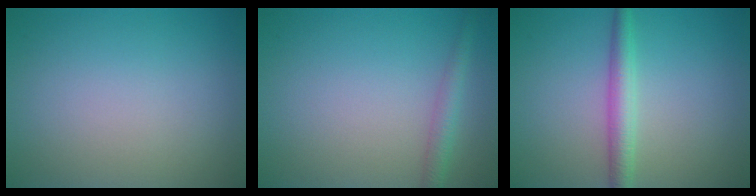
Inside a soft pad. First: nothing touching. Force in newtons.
{"total": 2.0, "press": 2.0, "slide": 0.1}
{"total": 2.9, "press": 2.9, "slide": 0.1}